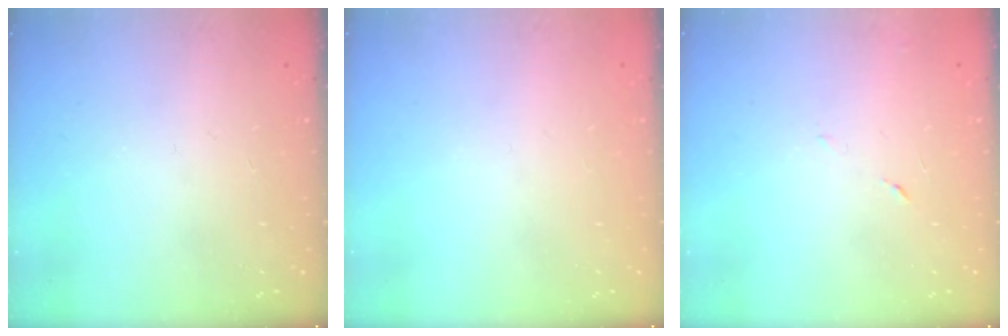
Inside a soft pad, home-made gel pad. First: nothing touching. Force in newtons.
{"total": 0.0}
{"total": 5.3, "press": 5.3, "slide": 0.6}